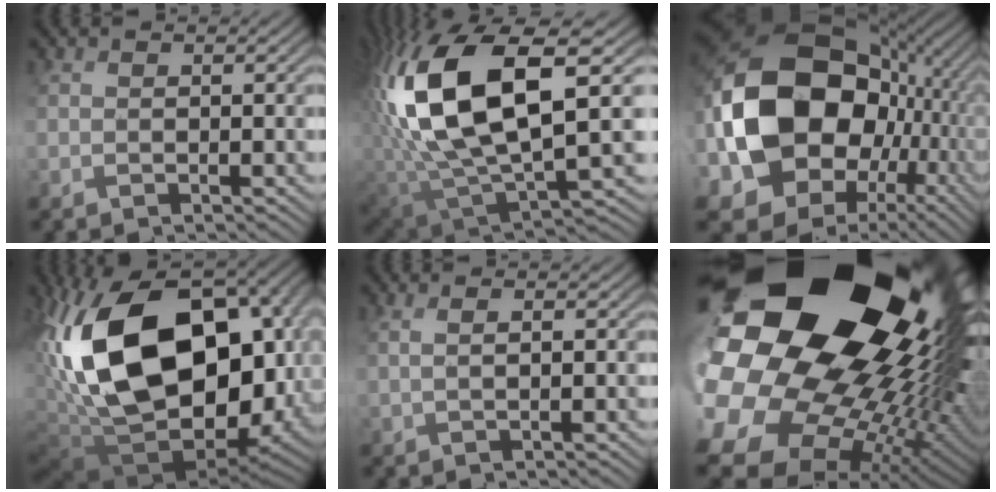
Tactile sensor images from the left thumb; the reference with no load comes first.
{"total": 17.0, "force": [4.2, 8.4, 14.1], "torque": [-0.322, -0.001, 0.080]}
{"total": 21.6, "force": [2.1, 16.9, 13.3], "torque": [-0.346, -0.013, 0.058]}
{"total": 21.9, "force": [-0.5, 12.5, 17.9], "torque": [-0.387, -0.031, 0.010]}
{"total": 1.3, "force": [0.6, -0.1, 1.2], "torque": [-0.018, -0.001, 0.015]}
{"total": 23.5, "force": [6.7, 17.5, 14.2], "torque": [-0.296, -0.015, 0.103]}